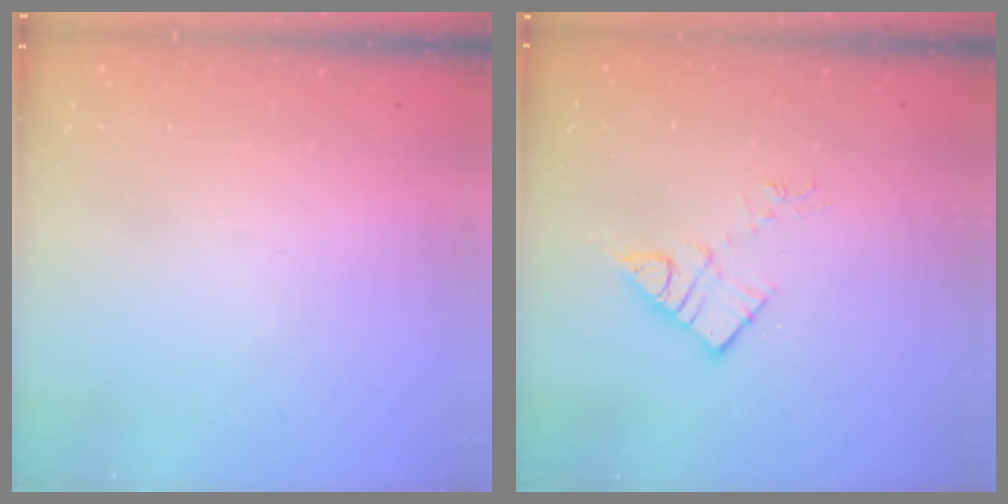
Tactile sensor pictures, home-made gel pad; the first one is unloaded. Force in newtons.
{"total": 7.9, "press": 7.9, "slide": 0.4}